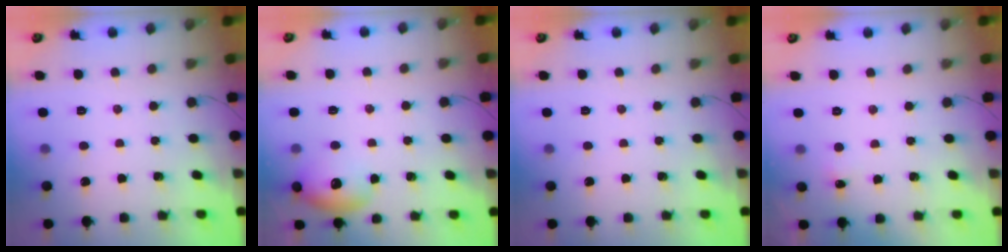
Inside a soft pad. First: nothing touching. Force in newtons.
{"total": 11.5, "press": 11.4, "slide": 1.3}
{"total": 0.0}
{"total": 3.8, "press": 3.6, "slide": 1.2}